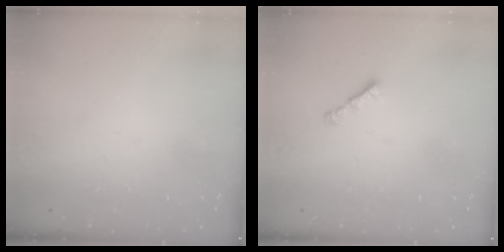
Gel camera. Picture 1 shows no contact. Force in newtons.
{"total": 1.9, "press": 1.8, "slide": 0.6}